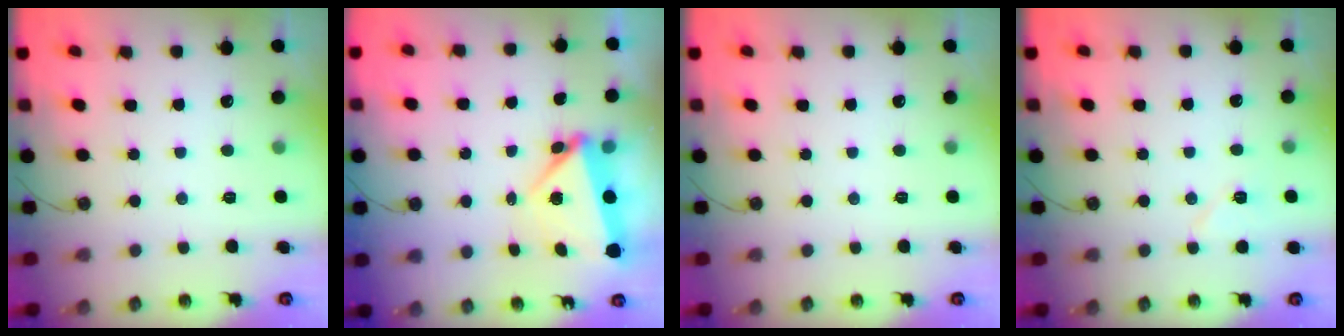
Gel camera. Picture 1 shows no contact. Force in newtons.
{"total": 5.6, "press": 5.6, "slide": 0.3}
{"total": 0.0}
{"total": 5.5, "press": 5.5, "slide": 0.8}